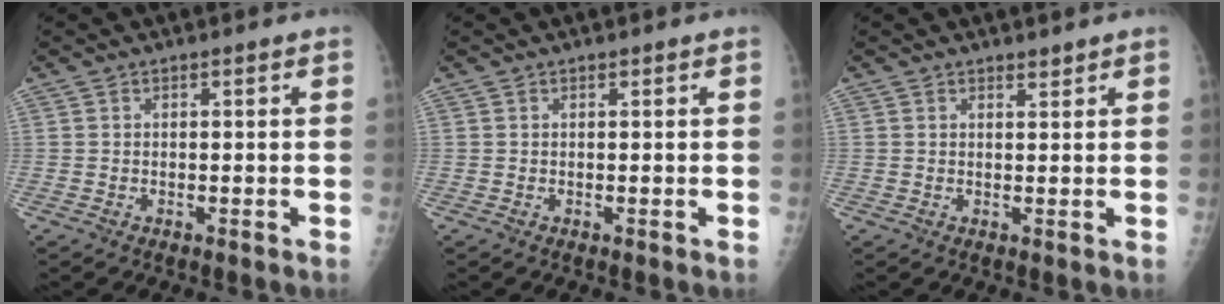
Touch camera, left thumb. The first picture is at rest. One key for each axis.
{"total": 0.0}
{"total": 1.0, "fx": 0.9, "fy": 0.3, "fz": 0.3, "tx": 0.001, "ty": -0.008, "tz": 0.014}